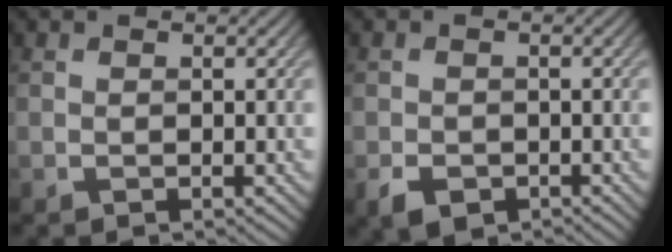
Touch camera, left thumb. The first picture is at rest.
{"total": 2.7, "force": [-1.5, 1.9, 1.3], "torque": [-0.025, -0.010, -0.033]}